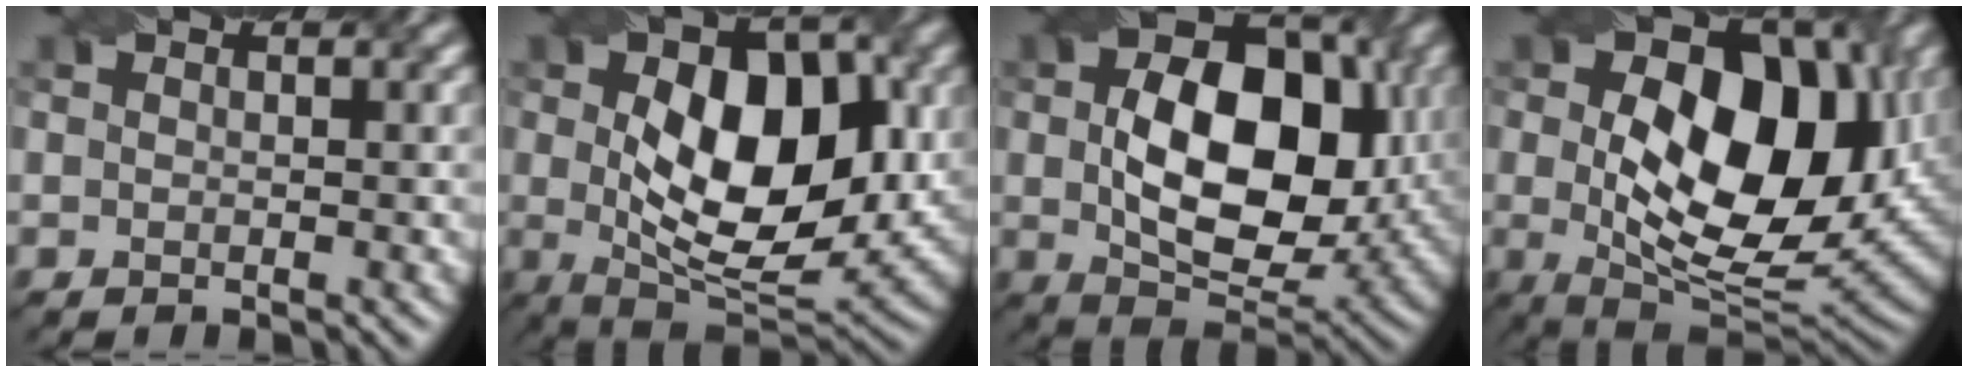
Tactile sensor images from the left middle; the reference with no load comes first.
{"total": 10.9, "force": [0.2, 6.0, 9.1], "torque": [-0.137, 0.013, 0.011]}
{"total": 11.1, "force": [-0.1, 7.1, 8.5], "torque": [-0.142, 0.007, 0.019]}
{"total": 14.4, "force": [1.4, 8.4, 11.6], "torque": [-0.171, 0.004, 0.038]}